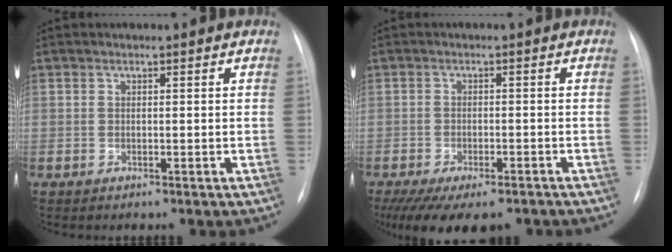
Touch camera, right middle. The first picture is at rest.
{"total": 12.9, "force": [-9.7, 4.8, 7.1], "torque": [-0.138, -0.018, -0.134]}